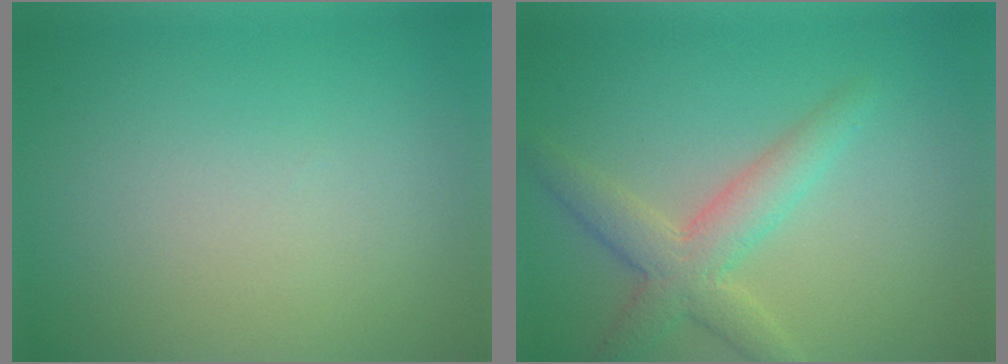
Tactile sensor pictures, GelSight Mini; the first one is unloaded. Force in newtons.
{"total": 4.1, "press": 4.1, "slide": 0.2}